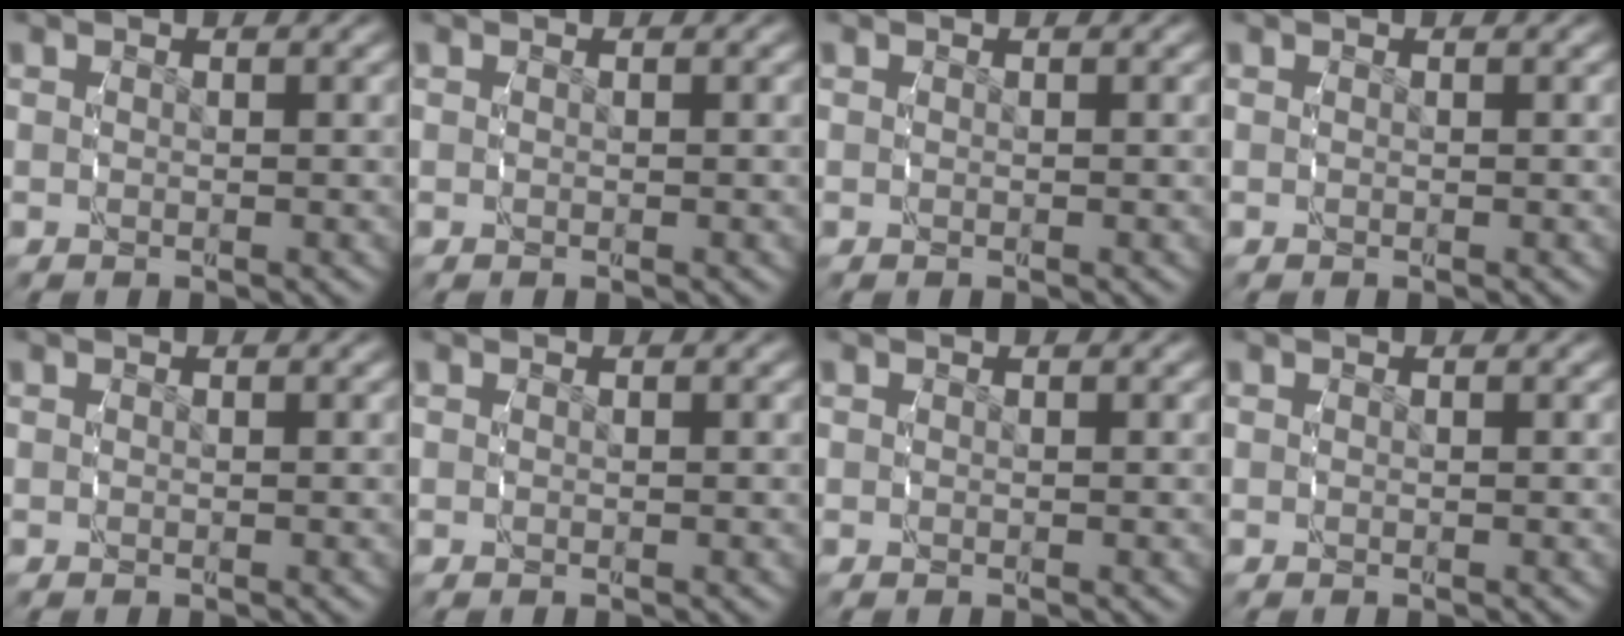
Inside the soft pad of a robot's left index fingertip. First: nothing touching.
{"total": 0.0}
{"total": 0.0}
{"total": 0.0}
{"total": 0.0}
{"total": 0.0}
{"total": 0.0}
{"total": 0.0}